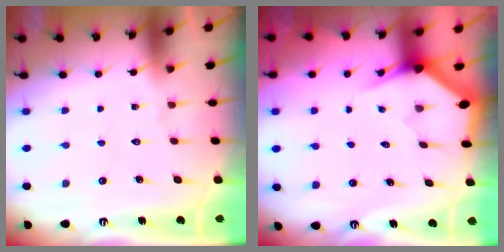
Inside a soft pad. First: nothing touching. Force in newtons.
{"total": 3.0, "press": 3.0, "slide": 0.0}